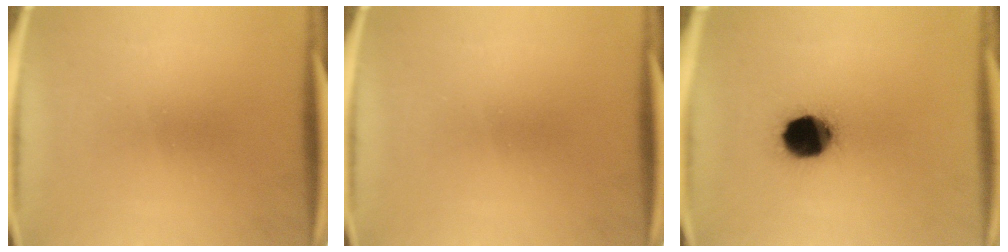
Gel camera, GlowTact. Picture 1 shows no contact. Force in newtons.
{"total": 0.0}
{"total": 13.4}